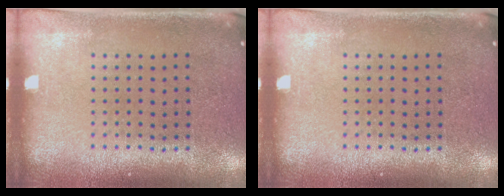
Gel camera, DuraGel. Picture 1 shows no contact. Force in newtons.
{"total": 0.0}